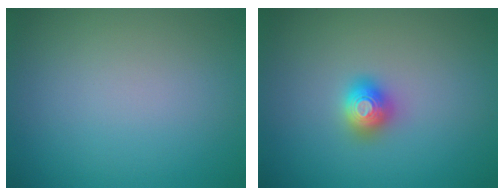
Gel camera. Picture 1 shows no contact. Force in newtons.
{"total": 2.0, "press": 2.0, "slide": 0.1}